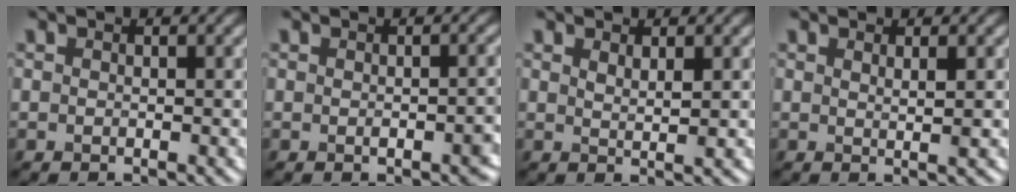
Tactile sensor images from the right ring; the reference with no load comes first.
{"total": 2.2, "force": [-0.8, 0.7, 1.9], "torque": [-0.024, 0.002, -0.008]}
{"total": 1.2, "force": [0.8, 0.2, 0.9], "torque": [-0.015, 0.001, 0.013]}
{"total": 1.3, "force": [0.6, 0.3, 1.1], "torque": [-0.013, 0.003, 0.004]}